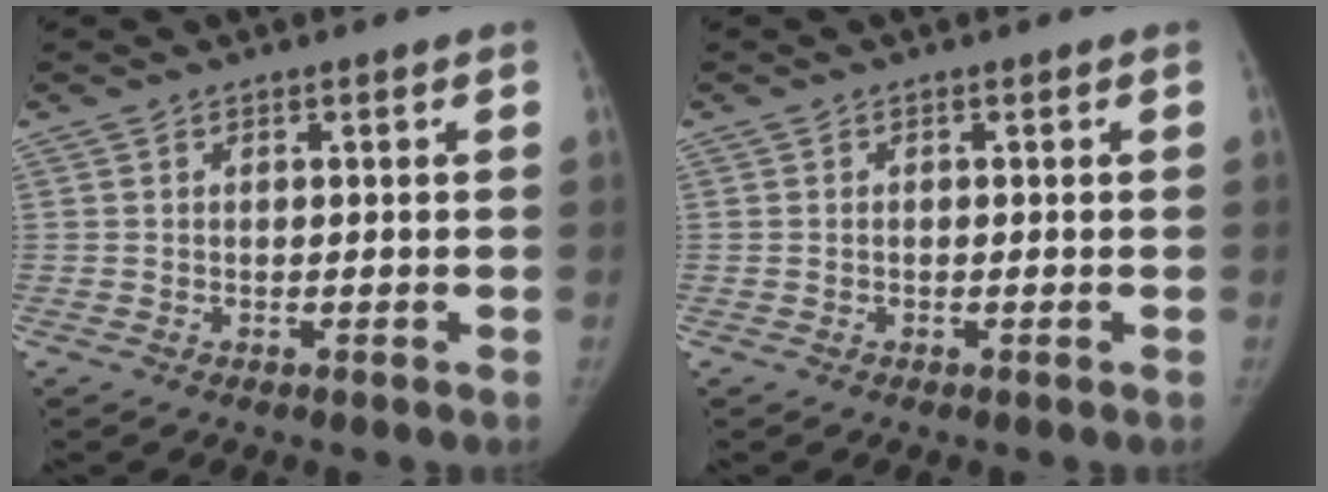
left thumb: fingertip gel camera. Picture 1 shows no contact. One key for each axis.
{"total": 0.0}